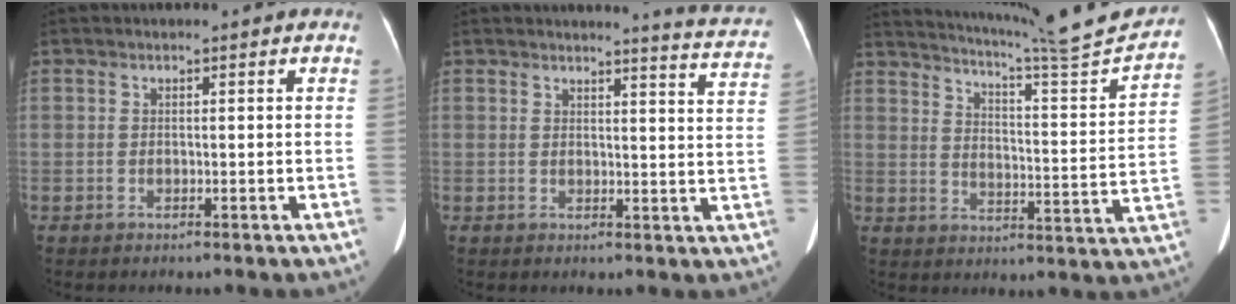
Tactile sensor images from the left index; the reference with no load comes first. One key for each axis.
{"total": 8.7, "fx": 8.6, "fy": -0.8, "fz": 1.4, "tx": -0.019, "ty": -0.063, "tz": 0.075}
{"total": 19.9, "fx": 18.7, "fy": -1.2, "fz": 7.0, "tx": -0.117, "ty": -0.062, "tz": 0.240}